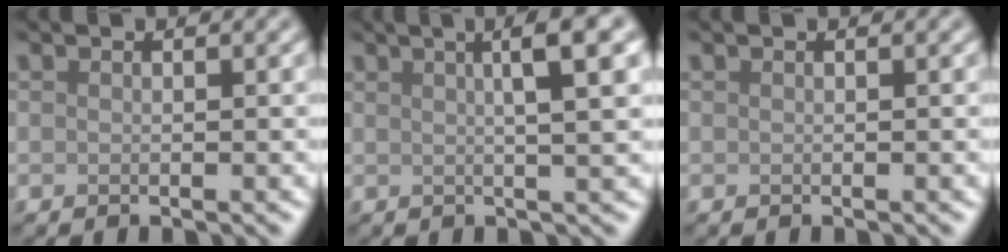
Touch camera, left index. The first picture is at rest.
{"total": 5.4, "force": [1.7, 1.2, 5.0], "torque": [-0.058, 0.018, 0.021]}
{"total": 0.0}